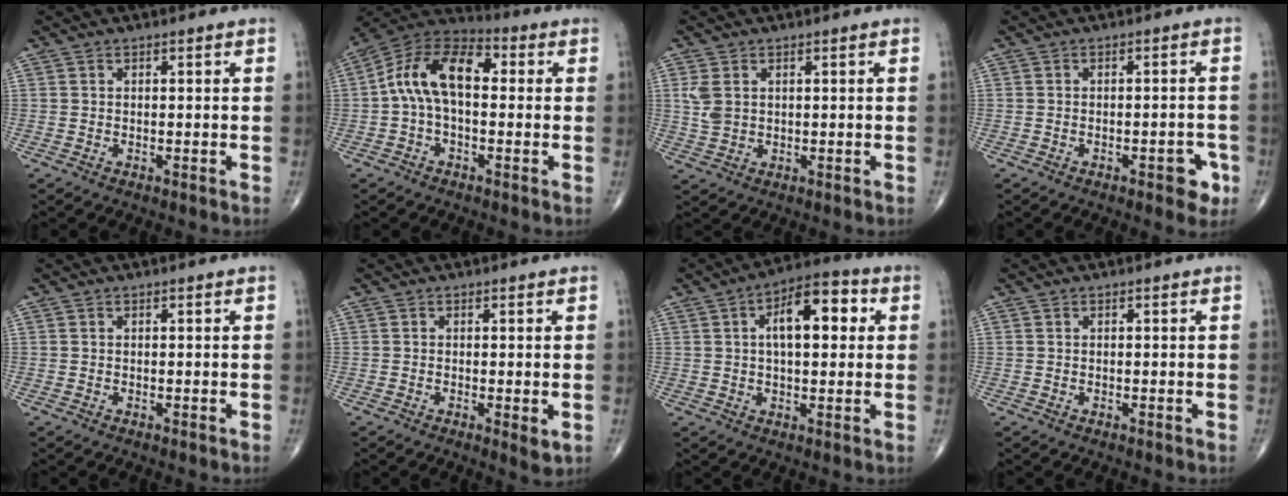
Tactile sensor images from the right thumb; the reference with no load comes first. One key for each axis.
{"total": 13.0, "fx": 0.8, "fy": 7.3, "fz": 10.7, "tx": -0.181, "ty": 0.041, "tz": -0.001}
{"total": 3.8, "fx": 1.0, "fy": 2.7, "fz": 2.6, "tx": -0.057, "ty": -0.002, "tz": 0.027}
{"total": 4.3, "fx": -1.9, "fy": 1.9, "fz": 3.3, "tx": -0.025, "ty": 0.011, "tz": -0.021}
{"total": 0.0}
{"total": 2.3, "fx": -0.3, "fy": 0.6, "fz": 2.2, "tx": -0.037, "ty": -0.010, "tz": -0.008}
{"total": 12.3, "fx": 2.8, "fy": 5.8, "fz": 10.5, "tx": -0.143, "ty": 0.019, "tz": 0.037}
{"total": 0.0}